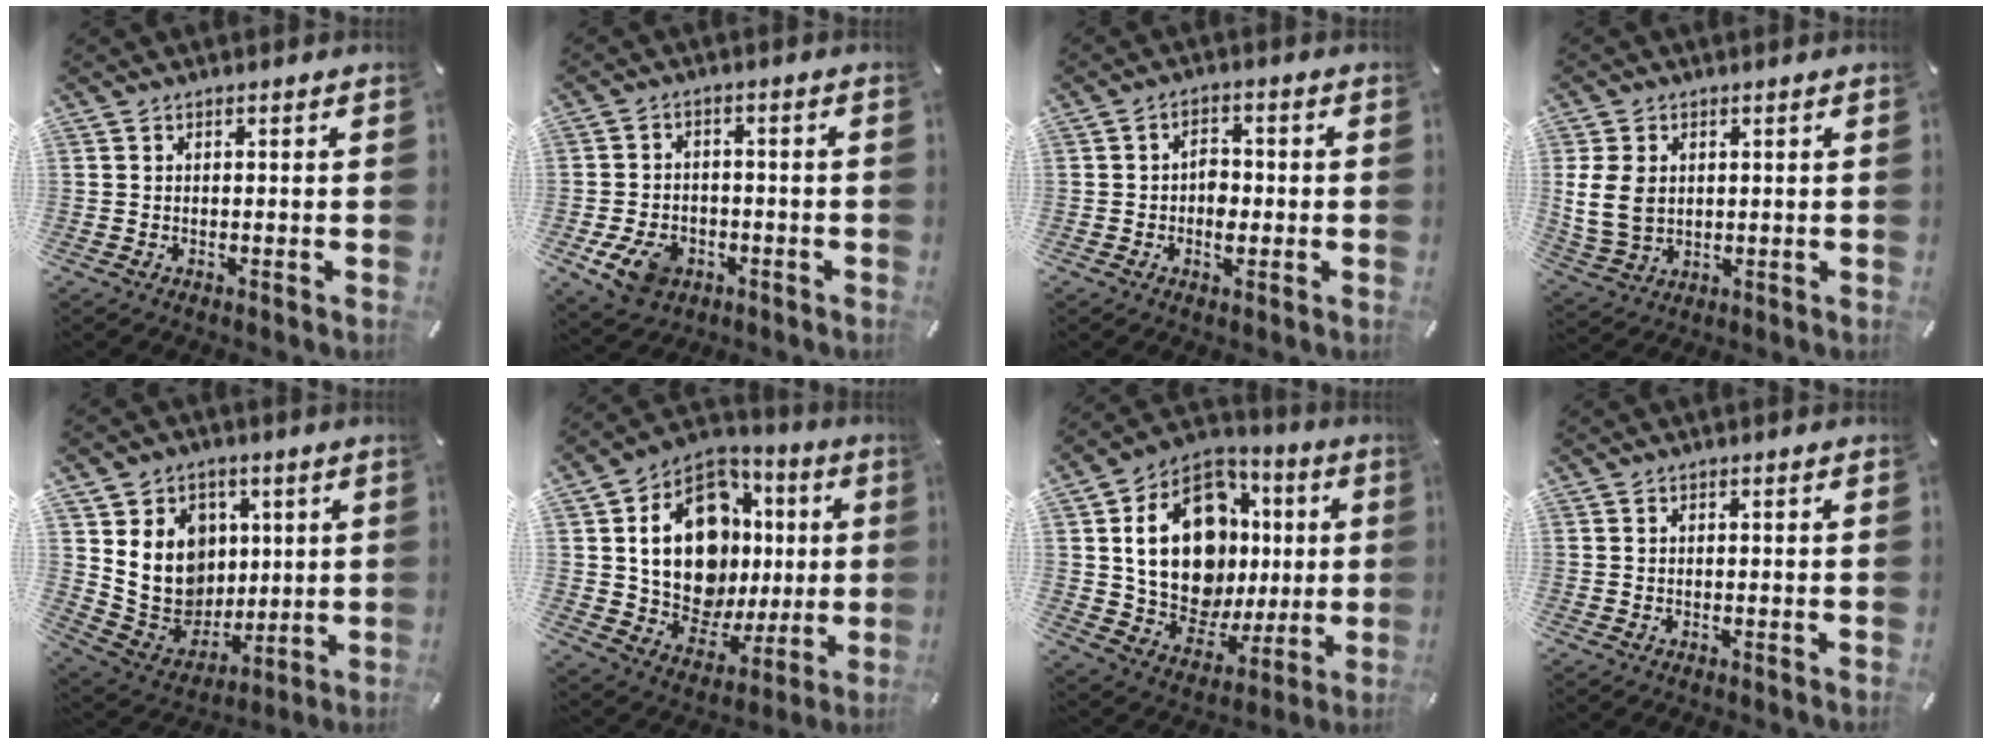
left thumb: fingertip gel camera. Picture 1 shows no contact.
{"total": 8.3, "force": [-3.3, 6.2, 4.4], "torque": [-0.083, 0.010, -0.063]}
{"total": 4.2, "force": [-0.9, 2.8, 3.0], "torque": [-0.045, 0.005, -0.018]}
{"total": 8.2, "force": [1.3, 6.4, 5.0], "torque": [-0.116, 0.007, 0.024]}
{"total": 15.2, "force": [3.6, 13.6, 5.7], "torque": [-0.102, -0.022, 0.082]}
{"total": 20.1, "force": [3.2, 15.0, 13.0], "torque": [-0.245, -0.015, 0.060]}
{"total": 21.9, "force": [3.7, 16.3, 14.1], "torque": [-0.269, -0.010, 0.069]}
{"total": 0.0}